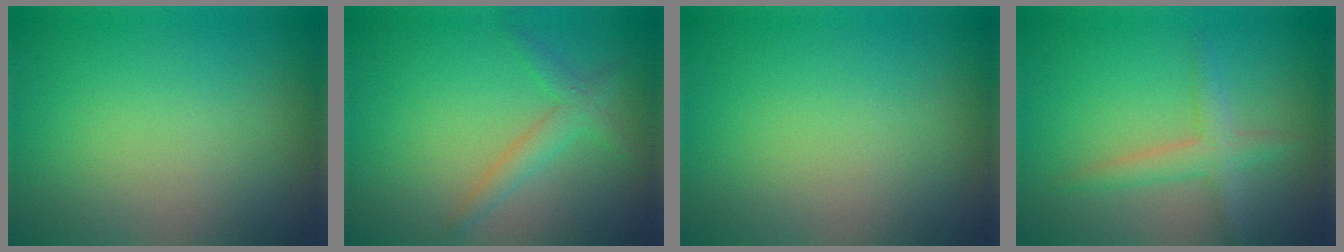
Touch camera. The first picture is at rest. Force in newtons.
{"total": 2.2, "press": 2.2, "slide": 0.0}
{"total": 0.0}
{"total": 2.4, "press": 2.4, "slide": 0.1}